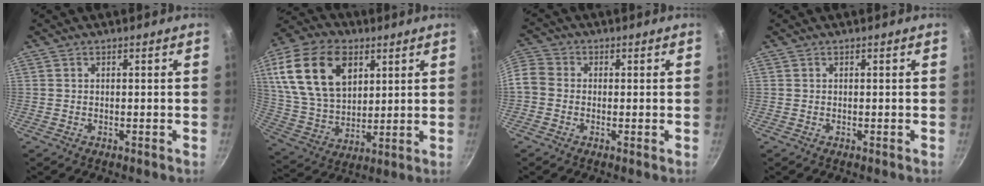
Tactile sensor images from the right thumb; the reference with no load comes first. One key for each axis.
{"total": 19.9, "fx": 7.4, "fy": 13.0, "fz": 13.1, "tx": -0.226, "ty": -0.013, "tz": 0.143}
{"total": 8.2, "fx": -1.0, "fy": 7.1, "fz": 3.9, "tx": -0.089, "ty": 0.027, "tz": -0.036}
{"total": 0.0}